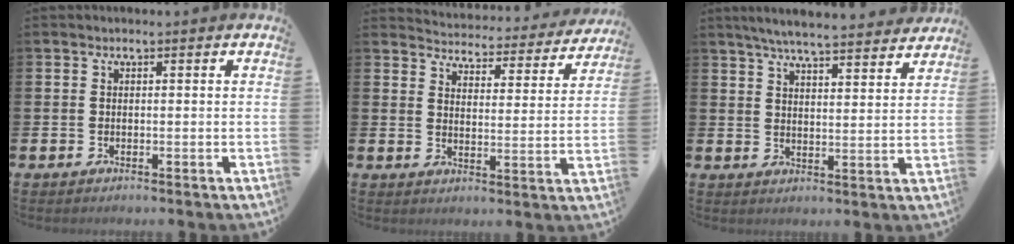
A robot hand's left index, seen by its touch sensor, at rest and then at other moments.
{"total": 4.1, "force": [4.1, 0.6, 0.3], "torque": [-0.023, -0.038, 0.065]}
{"total": 6.1, "force": [5.8, 0.1, 1.6], "torque": [-0.038, -0.039, 0.100]}